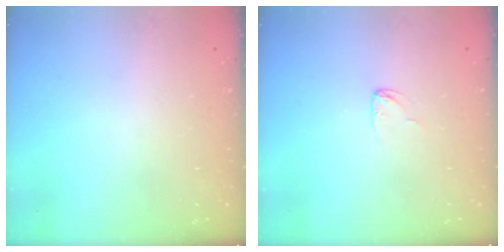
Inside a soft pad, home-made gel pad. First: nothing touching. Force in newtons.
{"total": 2.7, "press": 2.7, "slide": 0.1}